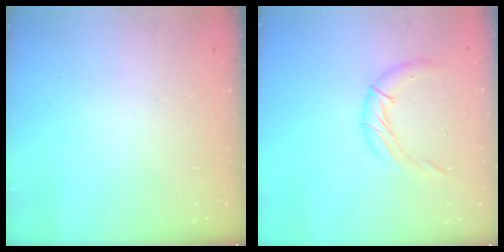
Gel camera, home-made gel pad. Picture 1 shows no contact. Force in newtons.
{"total": 10.0, "press": 10.0, "slide": 0.9}